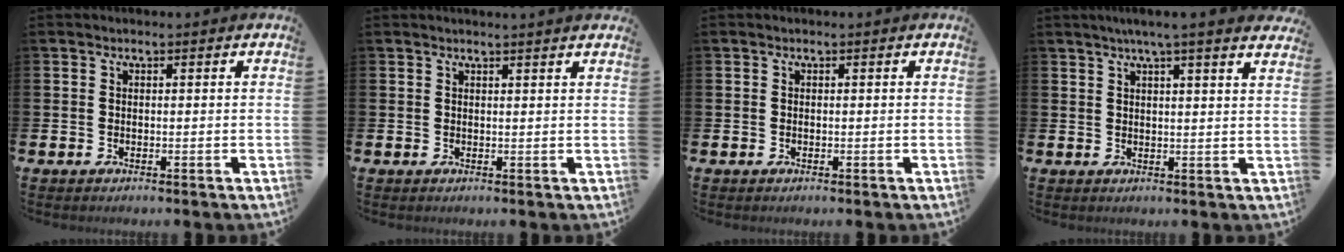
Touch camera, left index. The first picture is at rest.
{"total": 1.0, "force": [1.0, -0.3, 0.2], "torque": [0.001, -0.004, 0.018]}
{"total": 0.0}
{"total": 3.9, "force": [3.5, -0.7, 1.6], "torque": [-0.037, -0.013, 0.062]}